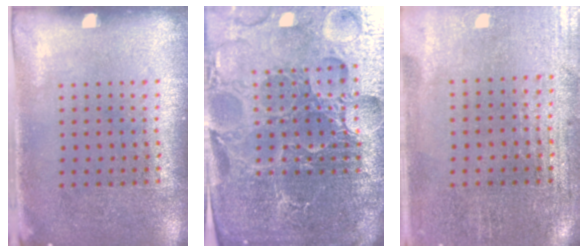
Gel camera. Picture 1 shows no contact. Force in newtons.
{"total": 6.3, "press": 5.6, "slide": 2.8}
{"total": 0.6, "press": 0.5, "slide": 0.4}